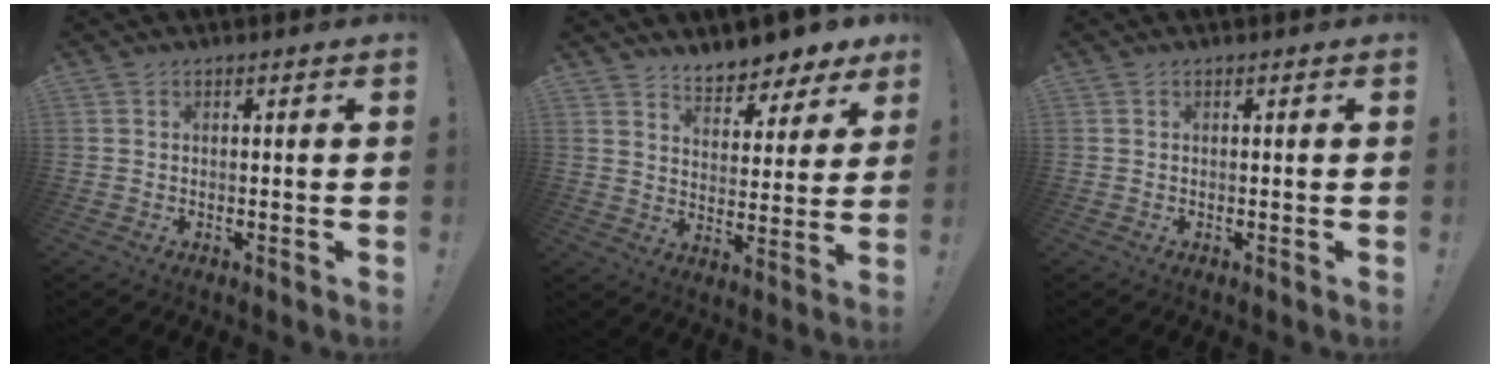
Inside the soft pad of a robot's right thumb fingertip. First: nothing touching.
{"total": 8.0, "force": [7.1, 2.8, 2.4], "torque": [-0.028, -0.067, 0.128]}
{"total": 0.0}